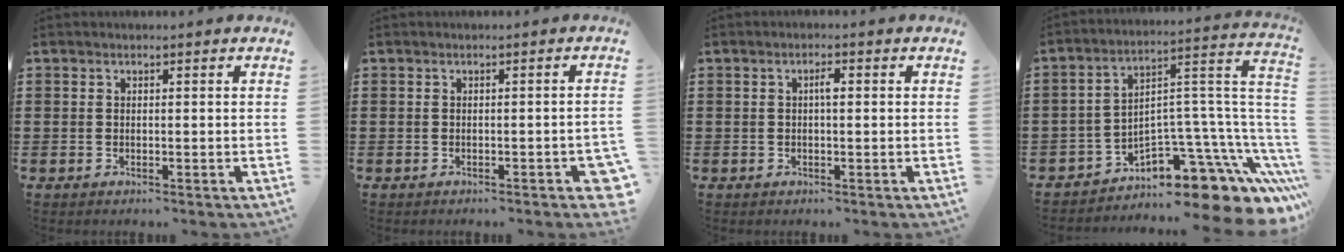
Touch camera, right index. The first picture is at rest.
{"total": 1.5, "force": [-0.9, 0.5, 1.1], "torque": [-0.019, -0.002, -0.017]}
{"total": 1.7, "force": [0.1, 0.5, 1.6], "torque": [-0.031, 0.004, 0.000]}
{"total": 8.9, "force": [-6.0, 4.2, 5.0], "torque": [-0.078, -0.011, -0.108]}